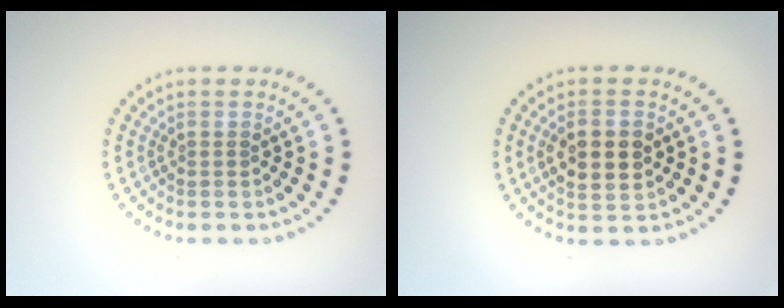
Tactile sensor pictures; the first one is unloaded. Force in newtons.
{"total": 4.4, "press": 4.4, "slide": 0.2}